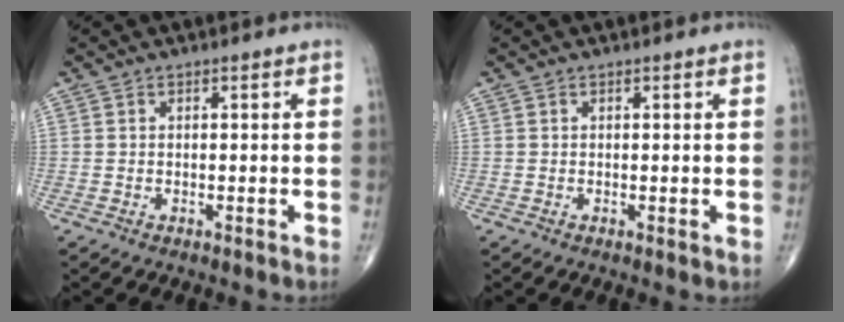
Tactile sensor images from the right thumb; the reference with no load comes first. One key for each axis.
{"total": 0.0}